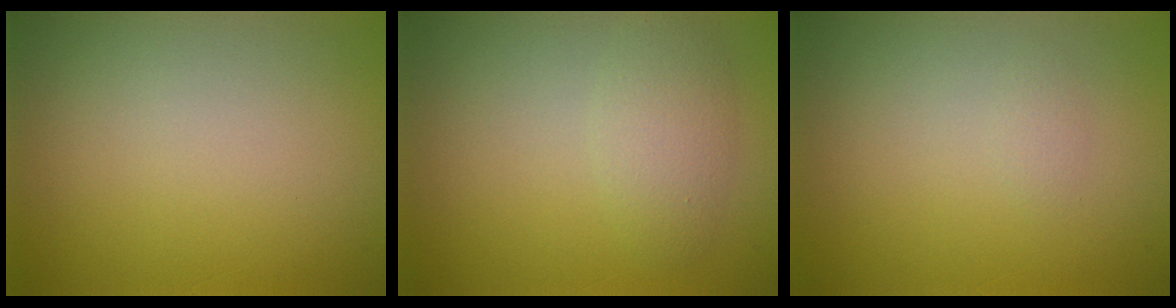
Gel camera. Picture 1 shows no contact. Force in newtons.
{"total": 2.5, "press": 2.5, "slide": 0.2}
{"total": 0.5, "press": 0.5, "slide": 0.1}